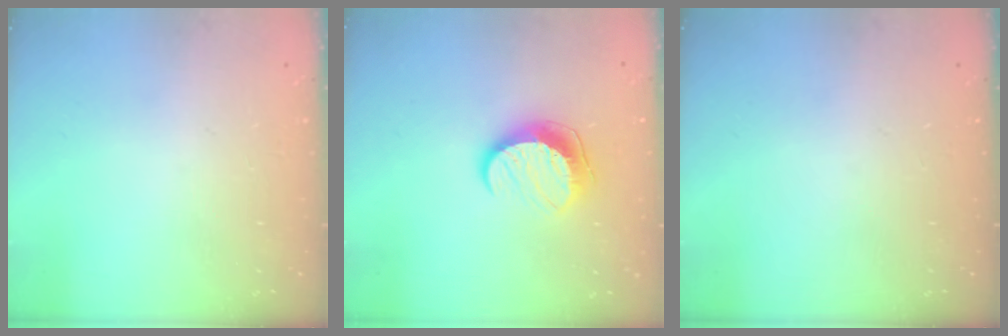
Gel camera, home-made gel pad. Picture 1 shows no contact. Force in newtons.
{"total": 10.1, "press": 10.1, "slide": 0.2}
{"total": 0.0}